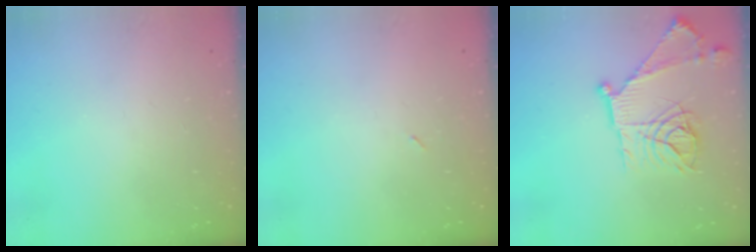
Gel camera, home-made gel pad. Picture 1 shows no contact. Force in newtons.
{"total": 2.1, "press": 1.9, "slide": 1.0}
{"total": 18.7, "press": 18.6, "slide": 1.5}